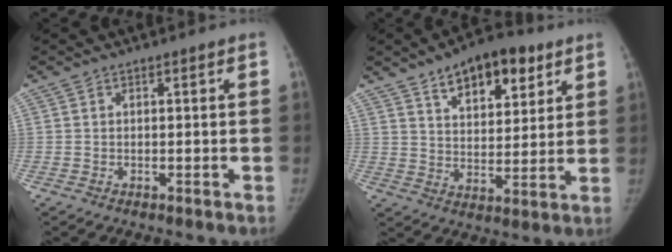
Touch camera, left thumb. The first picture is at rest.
{"total": 14.2, "force": [8.2, 7.1, 9.1], "torque": [-0.092, -0.033, 0.127]}